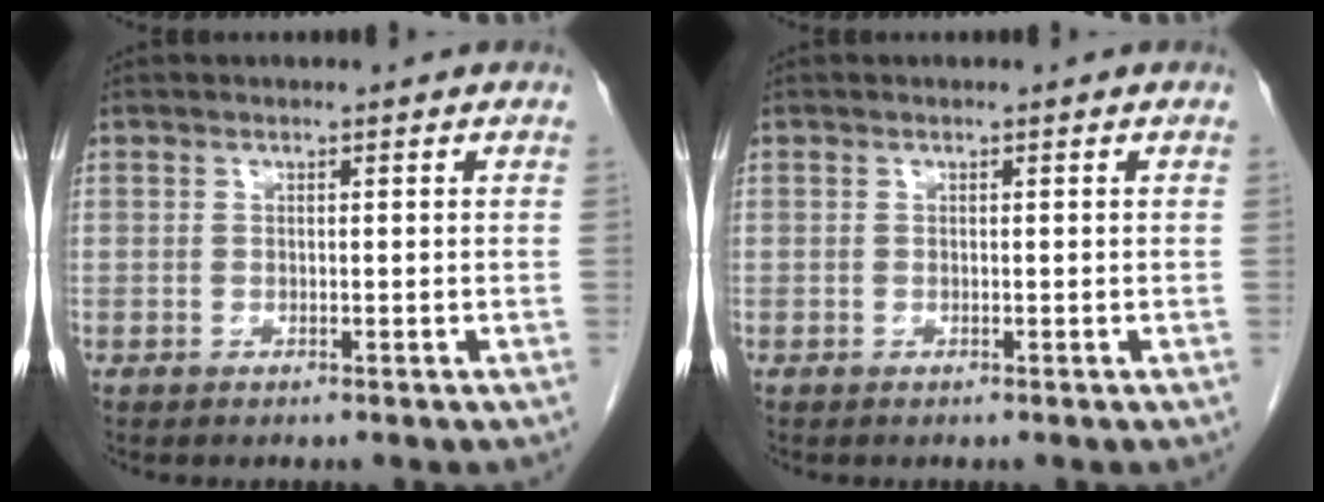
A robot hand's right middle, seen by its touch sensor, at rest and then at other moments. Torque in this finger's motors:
{"motor_torque": [-0.15, -0.02, -0.15, -0.07]}